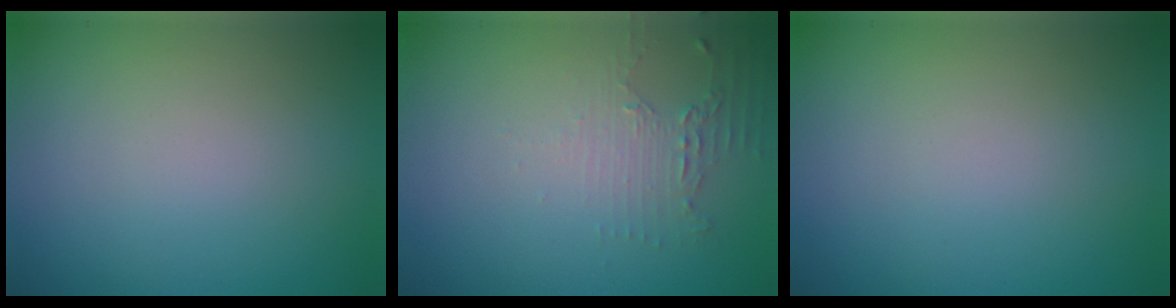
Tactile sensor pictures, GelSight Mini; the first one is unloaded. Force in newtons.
{"total": 1.9, "press": 1.3, "slide": 1.4}
{"total": 0.0}